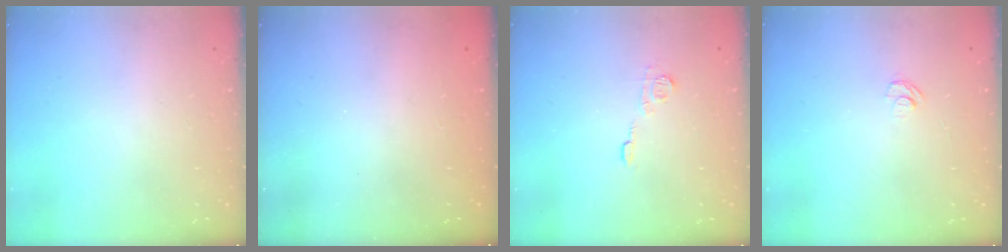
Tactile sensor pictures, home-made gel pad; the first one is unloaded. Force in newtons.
{"total": 2.4, "press": 2.3, "slide": 0.8}
{"total": 5.7, "press": 5.7, "slide": 0.3}
{"total": 4.5, "press": 4.5, "slide": 0.3}